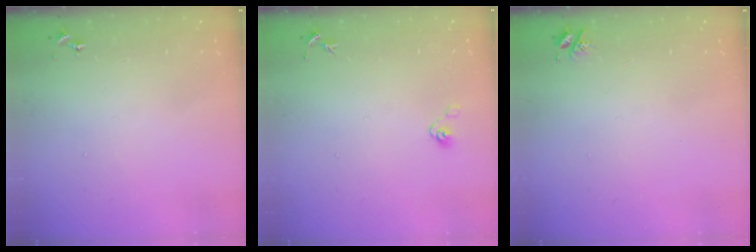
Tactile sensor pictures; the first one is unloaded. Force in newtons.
{"total": 3.8, "press": 3.3, "slide": 1.8}
{"total": 3.8, "press": 3.8, "slide": 0.5}